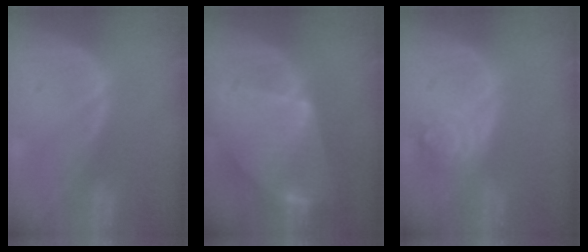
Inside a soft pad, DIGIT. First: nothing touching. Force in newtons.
{"total": 10.1, "press": 10.1, "slide": 0.7}
{"total": 4.3, "press": 4.1, "slide": 1.3}